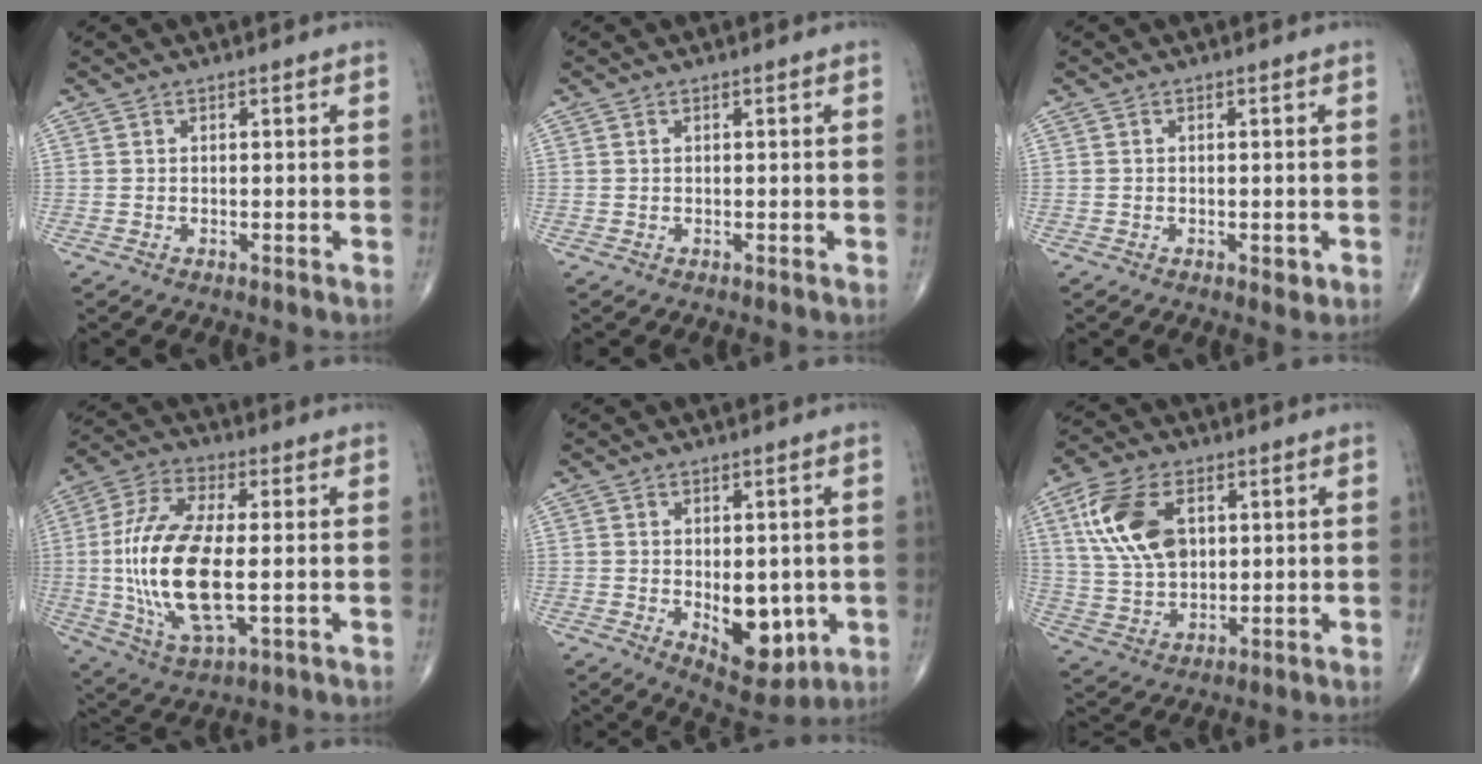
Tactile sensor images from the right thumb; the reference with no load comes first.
{"total": 0.0}
{"total": 1.5, "force": [-0.5, 0.7, 1.2], "torque": [-0.011, -0.003, -0.006]}
{"total": 18.9, "force": [-1.1, 7.8, 17.2], "torque": [-0.357, -0.004, -0.015]}
{"total": 10.0, "force": [-1.8, 5.5, 8.1], "torque": [-0.077, -0.016, -0.010]}
{"total": 13.8, "force": [4.2, 8.4, 10.1], "torque": [-0.192, -0.005, 0.086]}